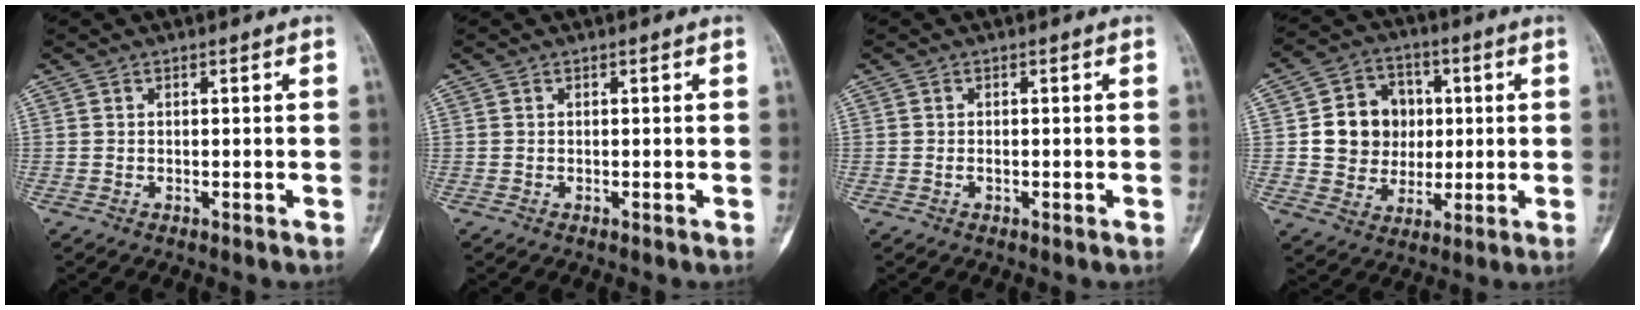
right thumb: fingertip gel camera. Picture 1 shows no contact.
{"total": 0.0}
{"total": 0.5, "force": [-0.2, 0.3, 0.4], "torque": [-0.007, 0.001, -0.004]}
{"total": 12.2, "force": [1.3, 10.9, 5.4], "torque": [-0.043, 0.008, 0.027]}